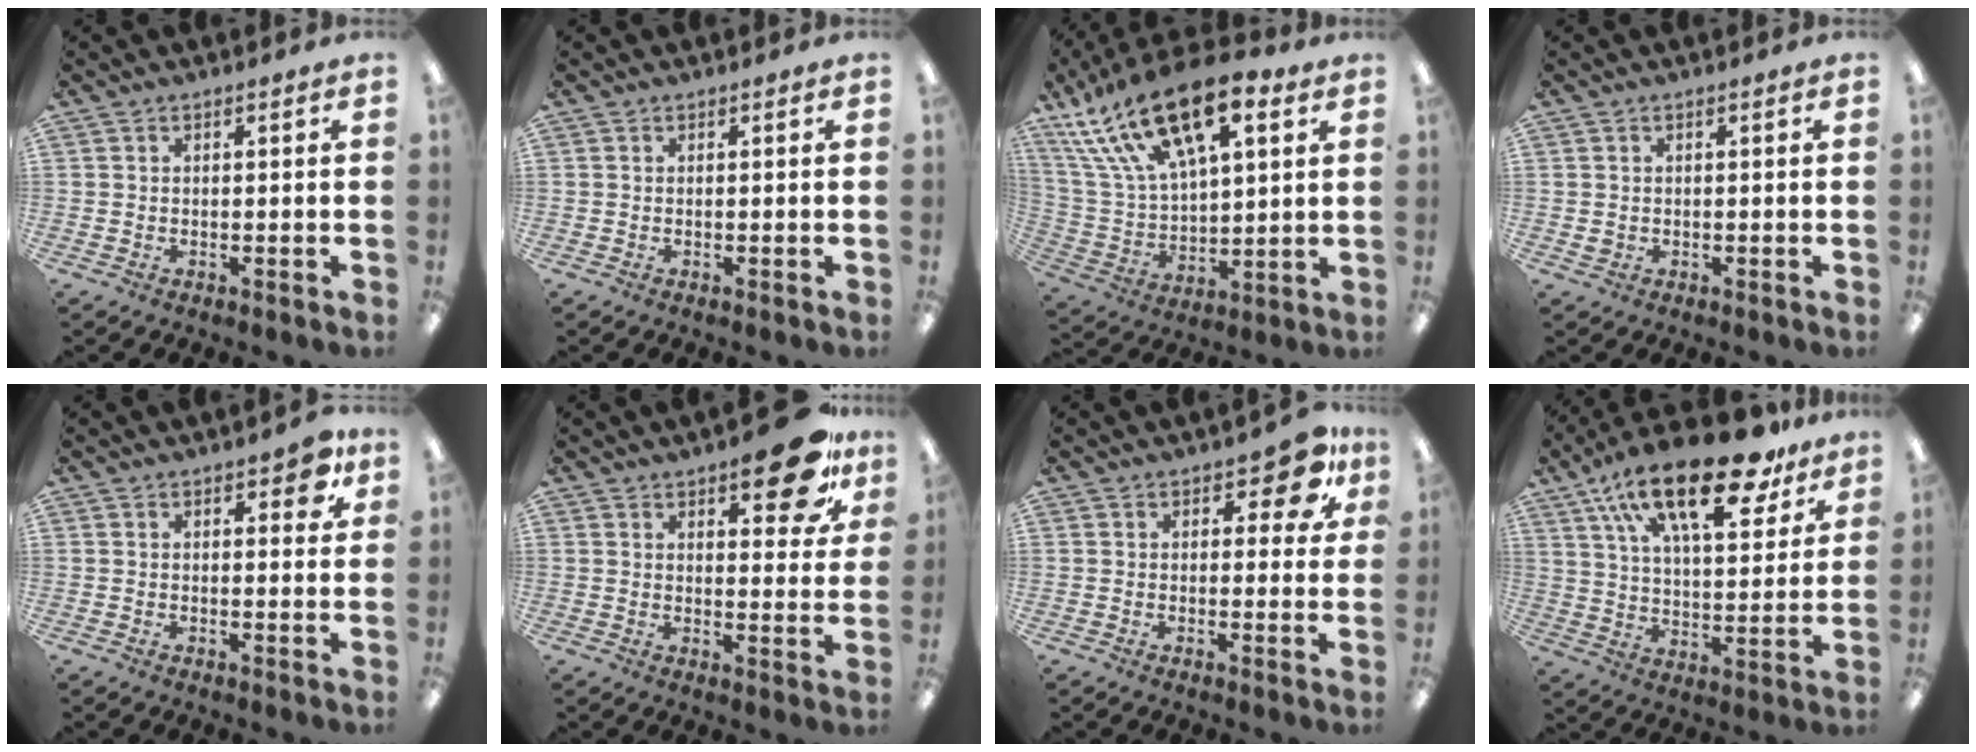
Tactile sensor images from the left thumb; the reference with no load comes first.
{"total": 0.0}
{"total": 22.6, "force": [13.3, 10.7, 14.8], "torque": [-0.277, -0.062, 0.233]}
{"total": 1.0, "force": [0.0, 0.9, 0.5], "torque": [-0.008, 0.004, 0.000]}
{"total": 5.3, "force": [2.7, 2.4, 3.9], "torque": [-0.048, -0.005, 0.042]}
{"total": 12.8, "force": [8.2, 4.8, 8.6], "torque": [-0.094, -0.045, 0.130]}
{"total": 7.8, "force": [4.1, 3.7, 5.5], "torque": [-0.062, -0.011, 0.067]}
{"total": 24.7, "force": [15.6, 9.5, 16.6], "torque": [-0.272, -0.075, 0.261]}